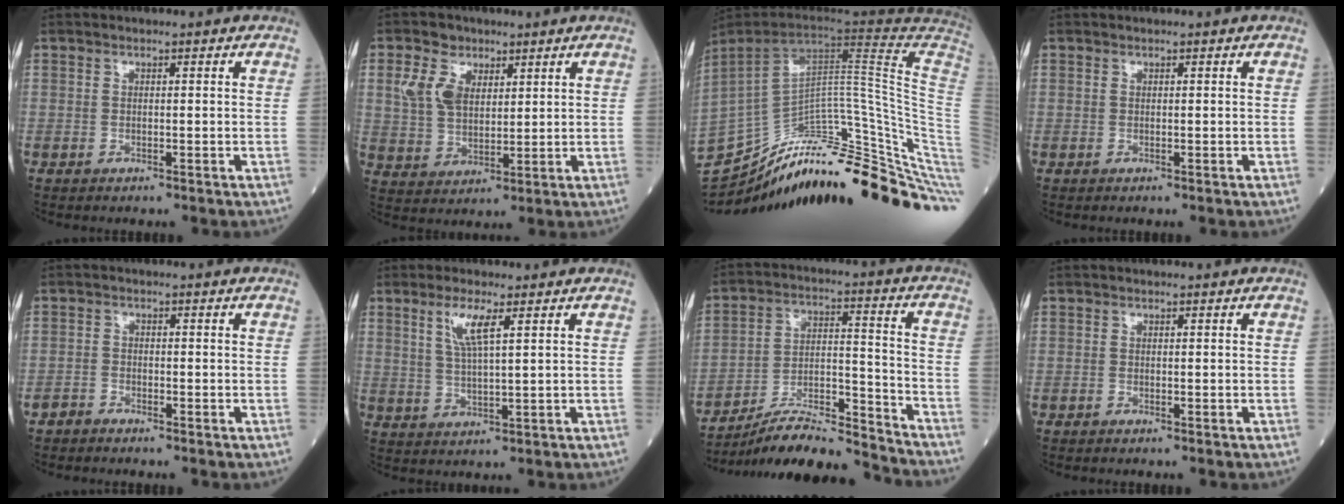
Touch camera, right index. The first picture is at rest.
{"total": 7.6, "force": [3.5, 5.1, 4.5], "torque": [-0.110, 0.018, 0.076]}
{"total": 37.1, "force": [-28.0, 5.2, 23.7], "torque": [-0.258, -0.030, -0.381]}
{"total": 0.0}
{"total": 1.4, "force": [-1.3, 0.6, 0.0], "torque": [-0.002, 0.000, -0.024]}
{"total": 5.1, "force": [2.5, 0.4, 4.4], "torque": [-0.094, -0.001, 0.052]}
{"total": 14.6, "force": [-14.1, -0.2, 3.8], "torque": [-0.065, 0.027, -0.244]}
{"total": 0.0}